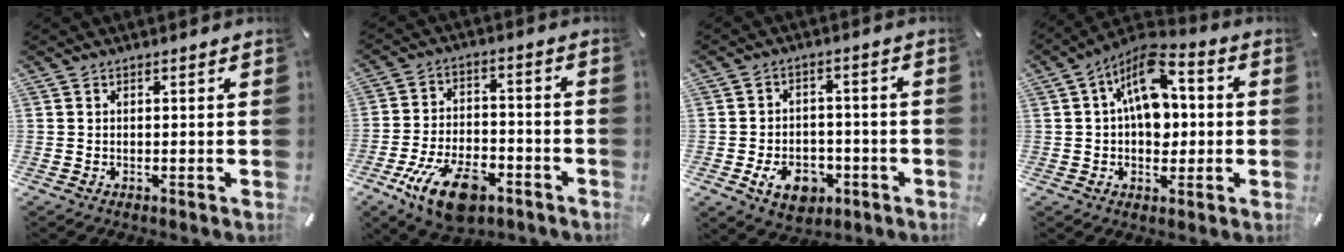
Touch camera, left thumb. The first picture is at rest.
{"total": 14.2, "force": [-7.9, 7.3, 9.2], "torque": [-0.165, 0.042, -0.135]}
{"total": 9.4, "force": [-3.8, 6.9, 5.2], "torque": [-0.089, 0.018, -0.066]}
{"total": 12.5, "force": [2.3, 8.2, 9.1], "torque": [-0.147, -0.011, 0.041]}